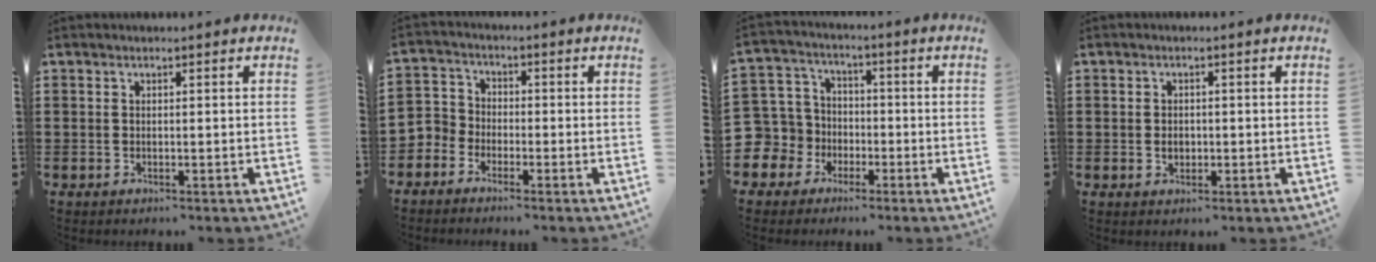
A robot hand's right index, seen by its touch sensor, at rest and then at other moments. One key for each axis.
{"total": 3.6, "fx": -2.8, "fy": 2.2, "fz": 0.0, "tx": -0.029, "ty": 0.003, "tz": -0.068}
{"total": 7.3, "fx": -1.6, "fy": 7.1, "fz": 0.5, "tx": -0.076, "ty": -0.005, "tz": -0.035}
{"total": 1.6, "fx": -0.2, "fy": 1.2, "fz": 1.0, "tx": -0.022, "ty": 0.005, "tz": -0.004}